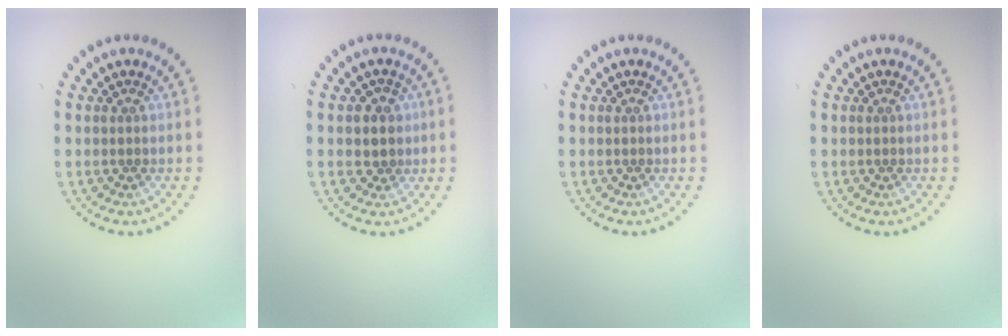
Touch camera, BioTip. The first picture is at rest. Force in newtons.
{"total": 1.7, "press": 1.6, "slide": 0.8}
{"total": 0.0}
{"total": 0.0}